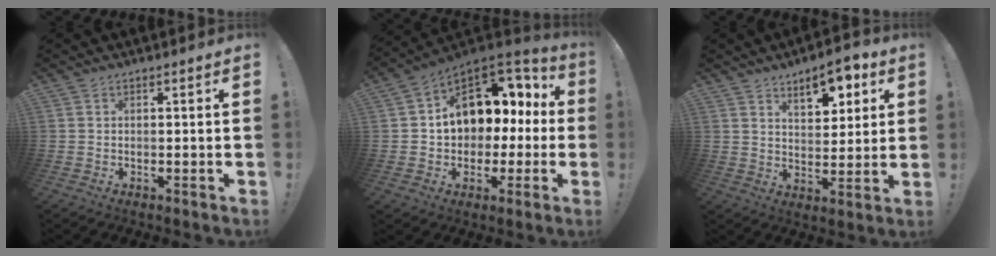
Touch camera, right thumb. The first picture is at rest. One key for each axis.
{"total": 12.9, "fx": 4.1, "fy": 9.9, "fz": 7.2, "tx": -0.103, "ty": -0.027, "tz": 0.084}
{"total": 10.0, "fx": 6.1, "fy": 4.8, "fz": 6.3, "tx": -0.074, "ty": -0.032, "tz": 0.105}